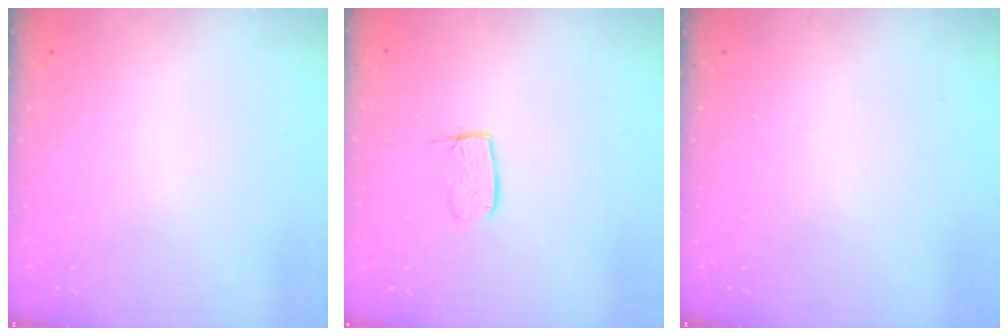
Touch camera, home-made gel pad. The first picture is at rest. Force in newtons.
{"total": 6.7, "press": 6.7, "slide": 0.5}
{"total": 0.0}